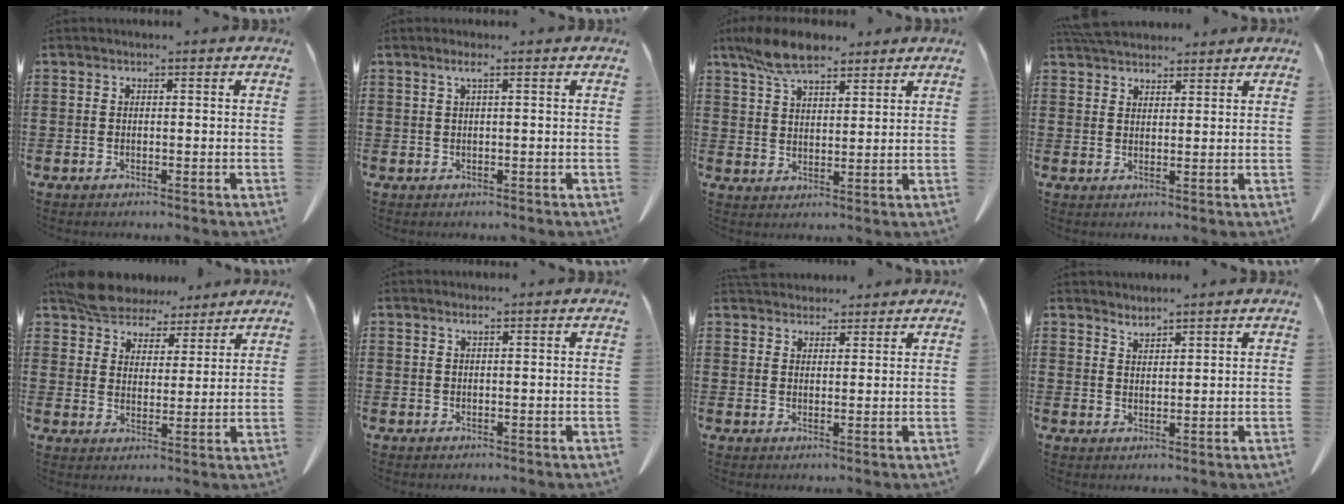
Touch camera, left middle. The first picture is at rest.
{"total": 1.4, "force": [0.6, -0.1, 1.3], "torque": [-0.026, -0.002, 0.011]}
{"total": 8.2, "force": [6.4, 2.8, 4.2], "torque": [-0.102, -0.006, 0.122]}
{"total": 4.4, "force": [4.2, 0.9, 0.9], "torque": [-0.029, -0.009, 0.083]}
{"total": 6.4, "force": [5.9, 2.3, 1.0], "torque": [-0.048, -0.016, 0.113]}
{"total": 0.8, "force": [0.5, 0.0, 0.6], "torque": [-0.013, -0.002, 0.011]}
{"total": 3.5, "force": [3.5, 0.8, 0.1], "torque": [-0.010, -0.009, 0.069]}
{"total": 2.1, "force": [2.1, -0.1, -0.1], "torque": [-0.004, -0.006, 0.041]}